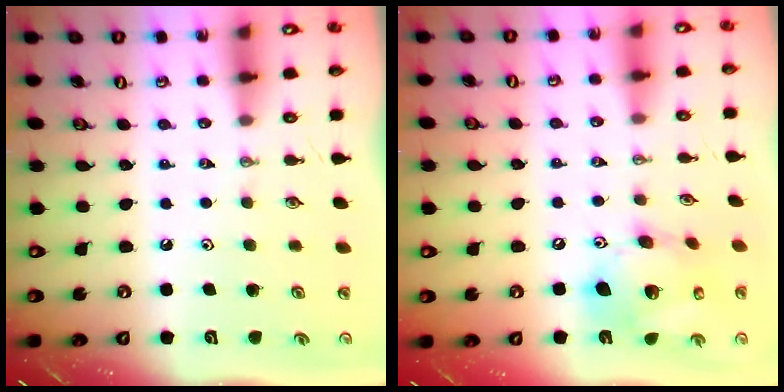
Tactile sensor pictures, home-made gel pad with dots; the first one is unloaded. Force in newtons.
{"total": 16.0, "press": 15.7, "slide": 3.1}